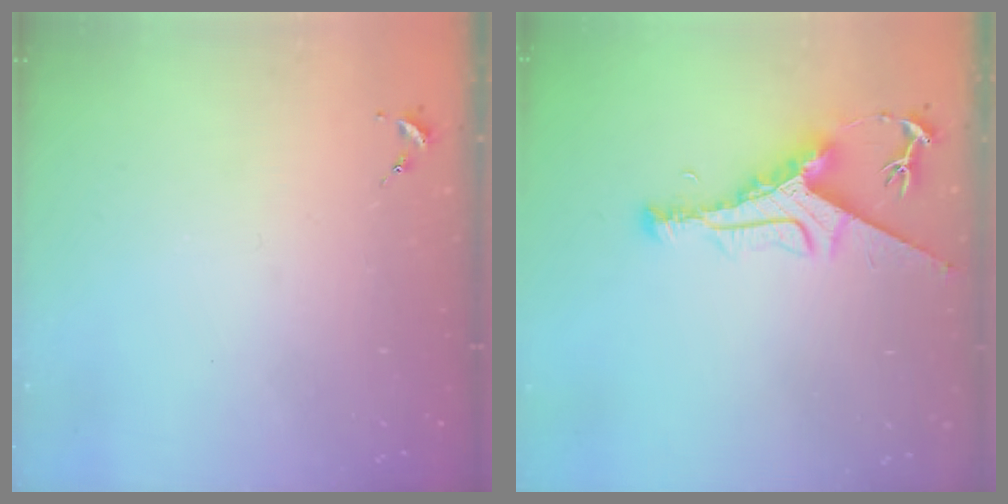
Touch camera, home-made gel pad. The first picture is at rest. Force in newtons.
{"total": 8.8, "press": 8.7, "slide": 1.0}